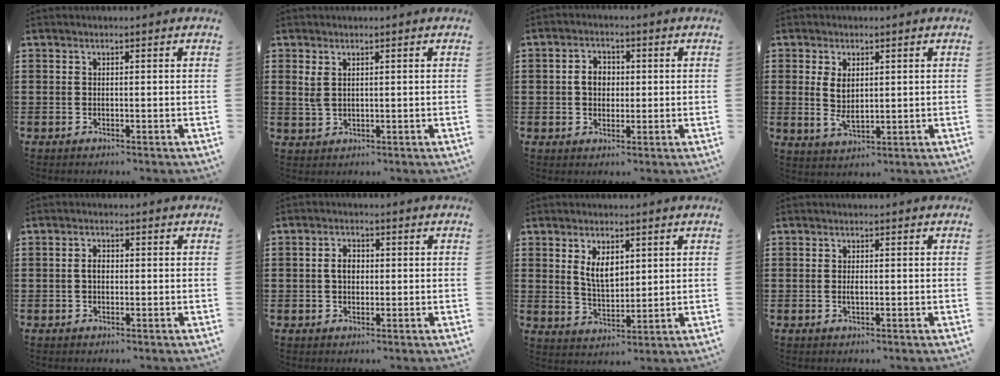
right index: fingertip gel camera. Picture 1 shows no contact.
{"total": 2.2, "force": [1.2, 1.2, 1.4], "torque": [-0.033, 0.006, 0.021]}
{"total": 3.4, "force": [0.1, 2.7, 2.1], "torque": [-0.049, 0.011, -0.002]}
{"total": 4.0, "force": [0.6, 2.1, 3.3], "torque": [-0.075, 0.004, 0.009]}
{"total": 1.8, "force": [-0.1, 1.0, 1.5], "torque": [-0.029, 0.004, -0.003]}
{"total": 2.7, "force": [0.0, 1.8, 2.0], "torque": [-0.042, 0.008, -0.001]}
{"total": 5.0, "force": [1.9, 2.6, 3.8], "torque": [-0.075, 0.004, 0.031]}
{"total": 1.3, "force": [-0.1, 0.5, 1.2], "torque": [-0.023, 0.001, -0.003]}